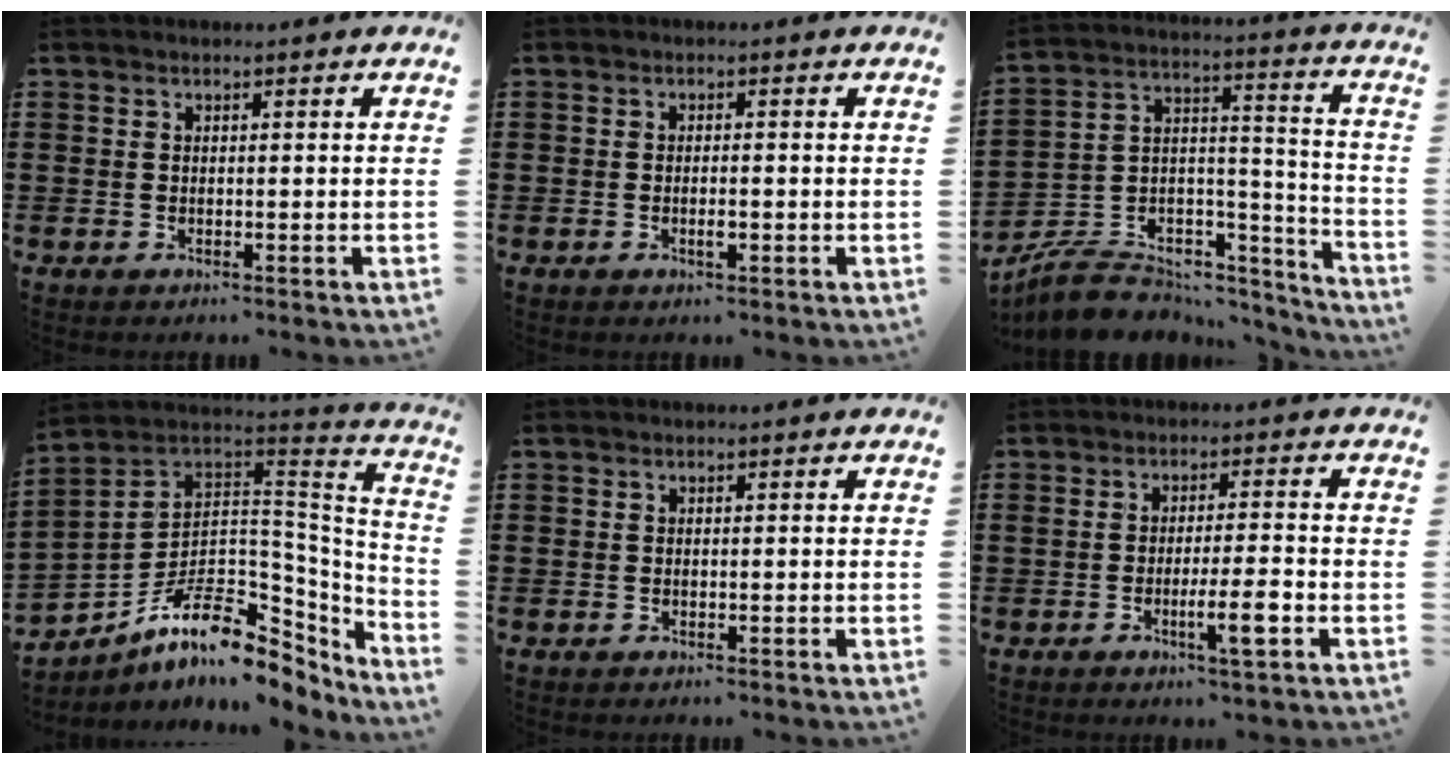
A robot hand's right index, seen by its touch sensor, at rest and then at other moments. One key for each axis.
{"total": 1.6, "fx": -0.5, "fy": 0.4, "fz": 1.5, "tx": -0.035, "ty": -0.005, "tz": -0.011}
{"total": 6.2, "fx": -4.9, "fy": 3.6, "fz": 1.3, "tx": -0.034, "ty": -0.001, "tz": -0.090}
{"total": 12.5, "fx": -6.5, "fy": 7.0, "fz": 8.0, "tx": -0.150, "ty": 0.003, "tz": -0.112}
{"total": 0.0}
{"total": 5.9, "fx": -2.2, "fy": 0.6, "fz": 5.4, "tx": -0.093, "ty": -0.009, "tz": -0.039}